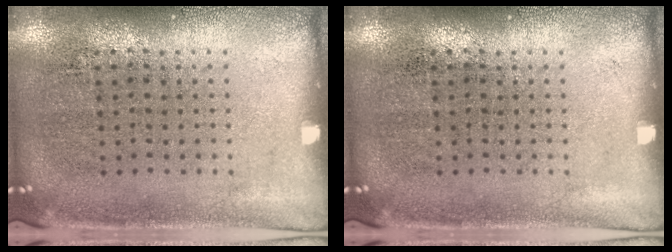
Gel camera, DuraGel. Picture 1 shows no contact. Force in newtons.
{"total": 0.0}